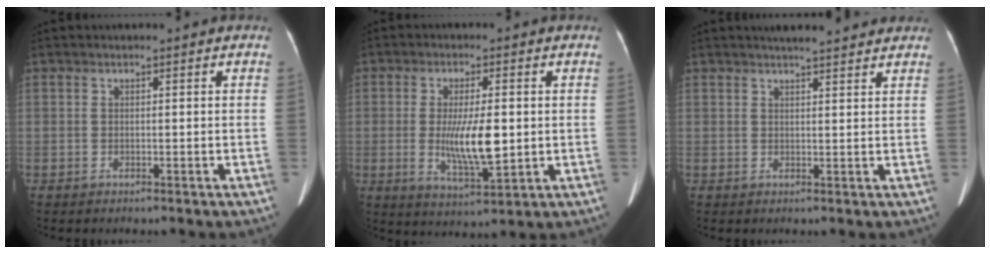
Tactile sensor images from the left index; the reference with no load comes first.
{"total": 8.4, "force": [-0.4, 2.0, 8.2], "torque": [-0.154, -0.014, -0.003]}
{"total": 8.0, "force": [7.1, 1.3, 3.5], "torque": [-0.044, 0.020, 0.085]}